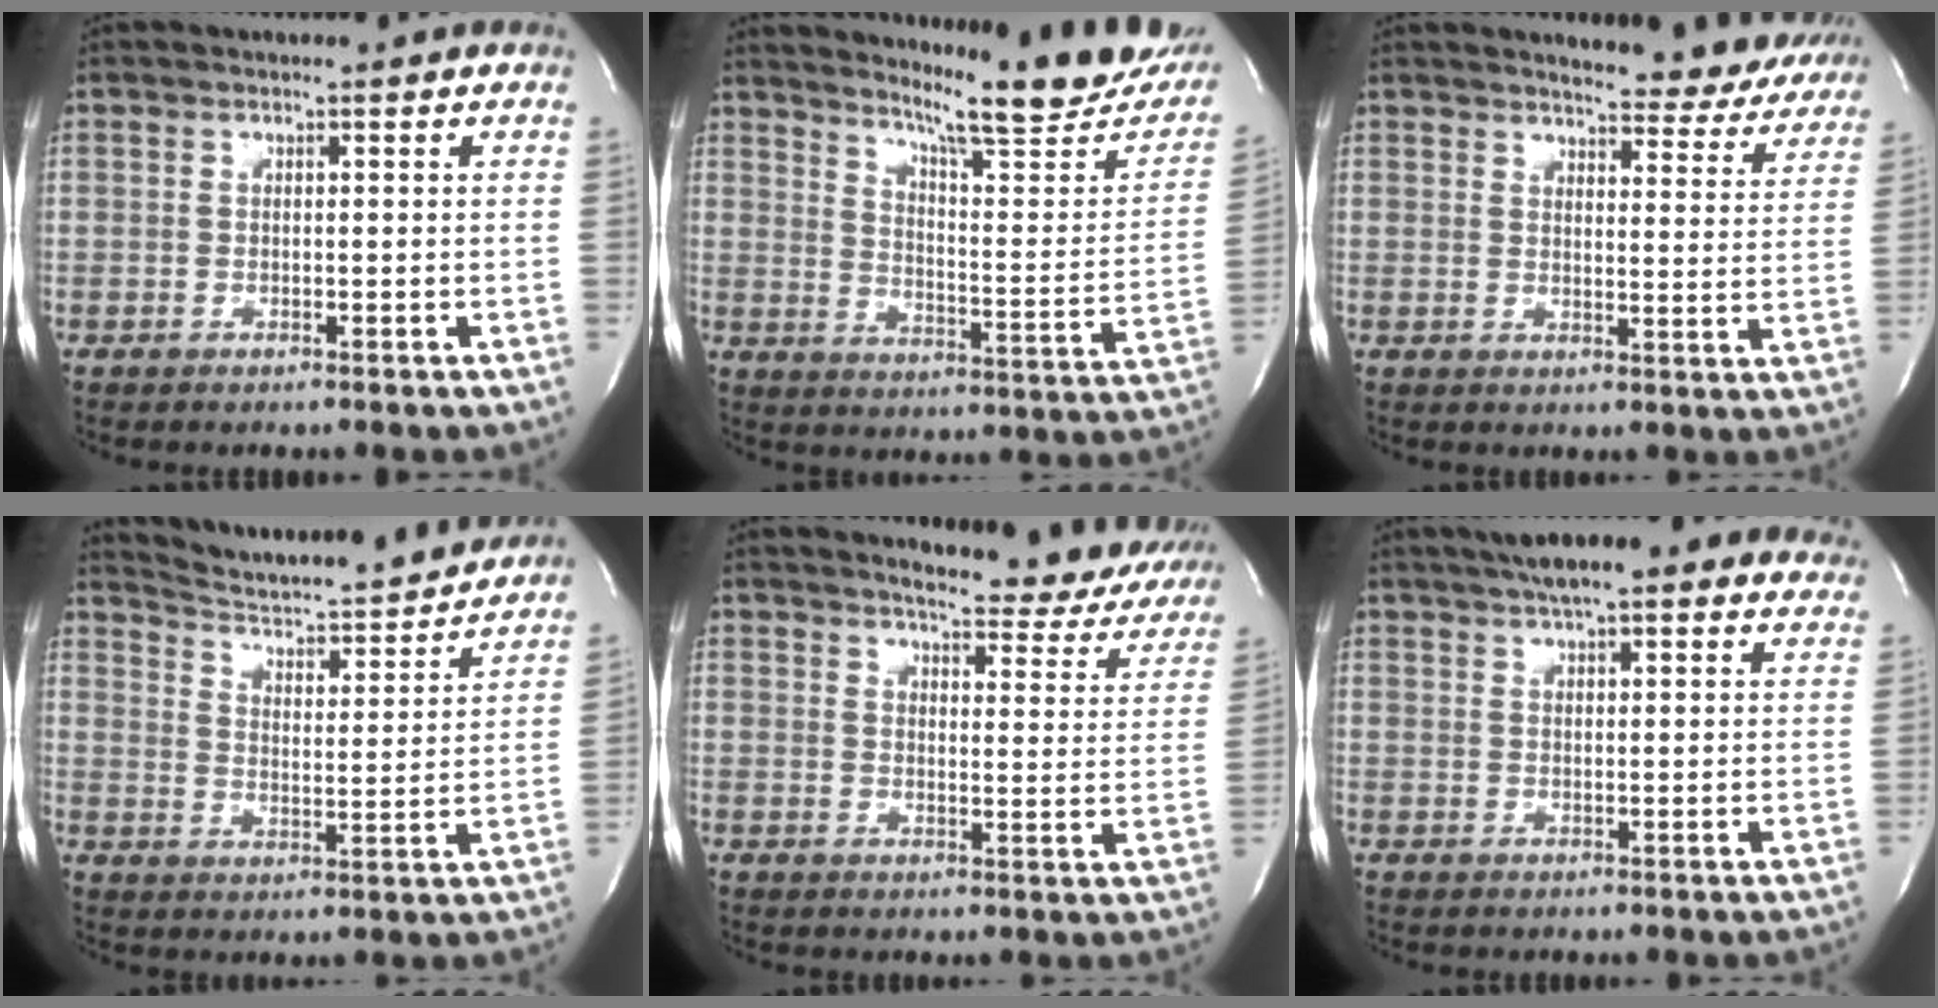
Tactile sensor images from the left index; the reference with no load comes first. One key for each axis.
{"total": 20.4, "fx": 18.0, "fy": 1.0, "fz": 9.6, "tx": -0.139, "ty": -0.079, "tz": 0.233}
{"total": 13.9, "fx": 13.4, "fy": 2.6, "fz": 3.0, "tx": -0.016, "ty": -0.048, "tz": 0.134}
{"total": 17.9, "fx": 17.0, "fy": 1.5, "fz": 5.6, "tx": -0.087, "ty": -0.021, "tz": 0.240}
{"total": 16.7, "fx": 15.3, "fy": 3.6, "fz": 5.5, "tx": -0.045, "ty": -0.050, "tz": 0.162}
{"total": 15.7, "fx": 12.8, "fy": 3.5, "fz": 8.3, "tx": -0.120, "ty": 0.037, "tz": 0.164}